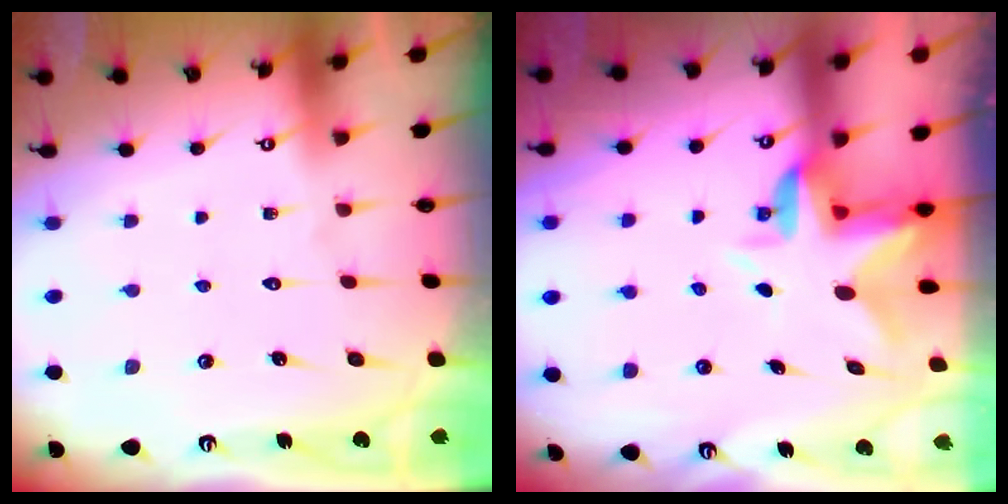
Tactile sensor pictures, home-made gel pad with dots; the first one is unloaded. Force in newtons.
{"total": 4.6, "press": 4.6, "slide": 0.6}